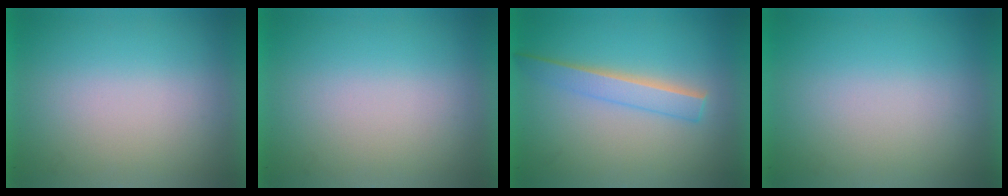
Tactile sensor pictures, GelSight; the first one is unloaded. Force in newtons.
{"total": 0.0}
{"total": 2.2}
{"total": 0.0}